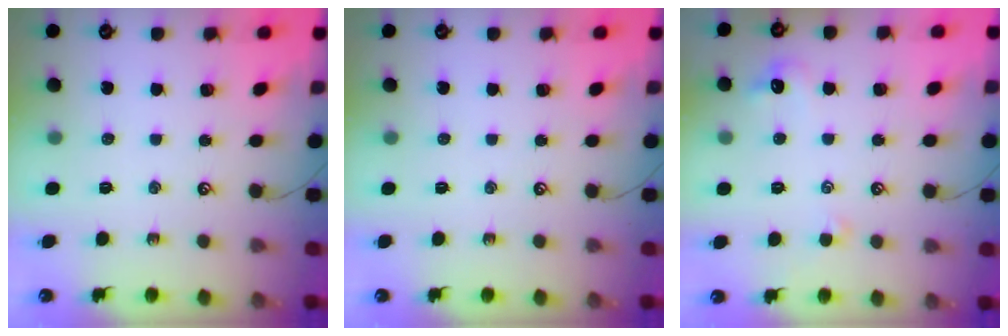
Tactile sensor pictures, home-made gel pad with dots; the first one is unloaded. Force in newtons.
{"total": 0.0}
{"total": 2.2, "press": 2.0, "slide": 0.8}